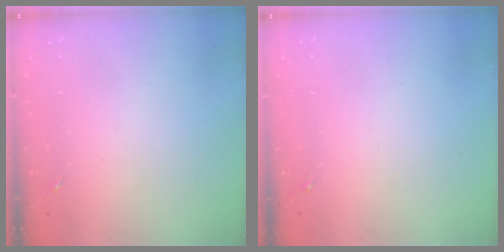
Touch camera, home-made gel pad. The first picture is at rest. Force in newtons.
{"total": 0.0}